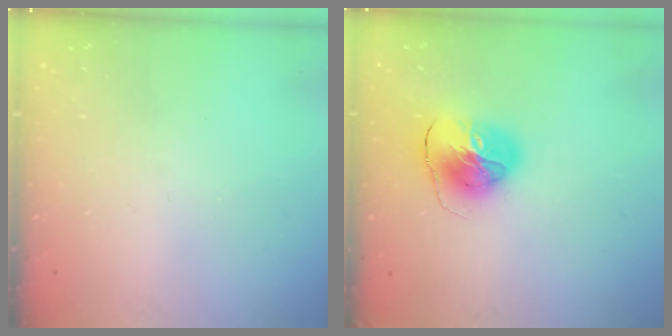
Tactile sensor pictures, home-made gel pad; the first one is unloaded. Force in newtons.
{"total": 11.3, "press": 11.2, "slide": 1.4}